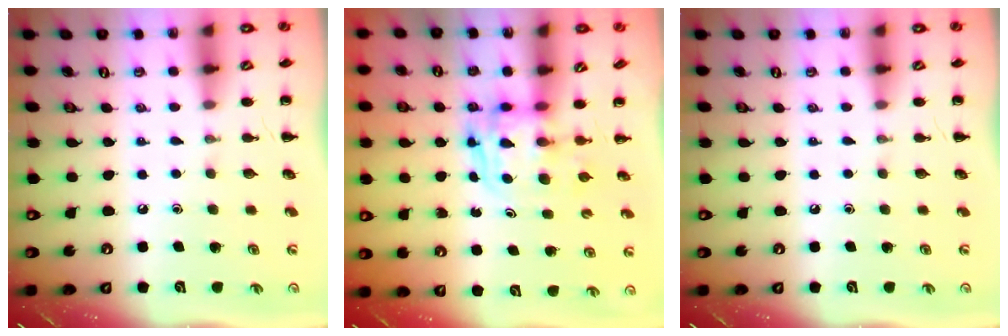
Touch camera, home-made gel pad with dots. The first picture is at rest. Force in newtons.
{"total": 2.8, "press": 2.8, "slide": 0.2}
{"total": 0.0}